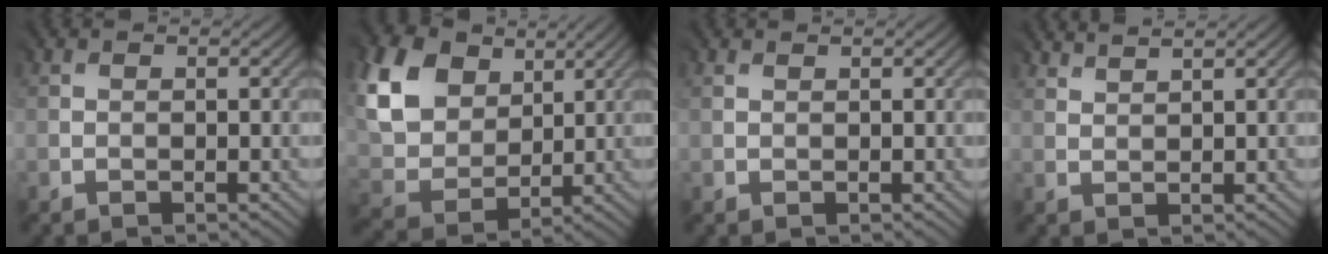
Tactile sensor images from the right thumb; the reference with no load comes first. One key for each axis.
{"total": 12.4, "fx": 5.7, "fy": 9.1, "fz": 6.3, "tx": -0.206, "ty": 0.022, "tz": 0.125}
{"total": 0.6, "fx": 0.6, "fy": 0.1, "fz": 0.1, "tx": -0.006, "ty": 0.001, "tz": 0.013}
{"total": 1.8, "fx": 1.8, "fy": -0.3, "fz": -0.1, "tx": 0.003, "ty": 0.001, "tz": 0.039}